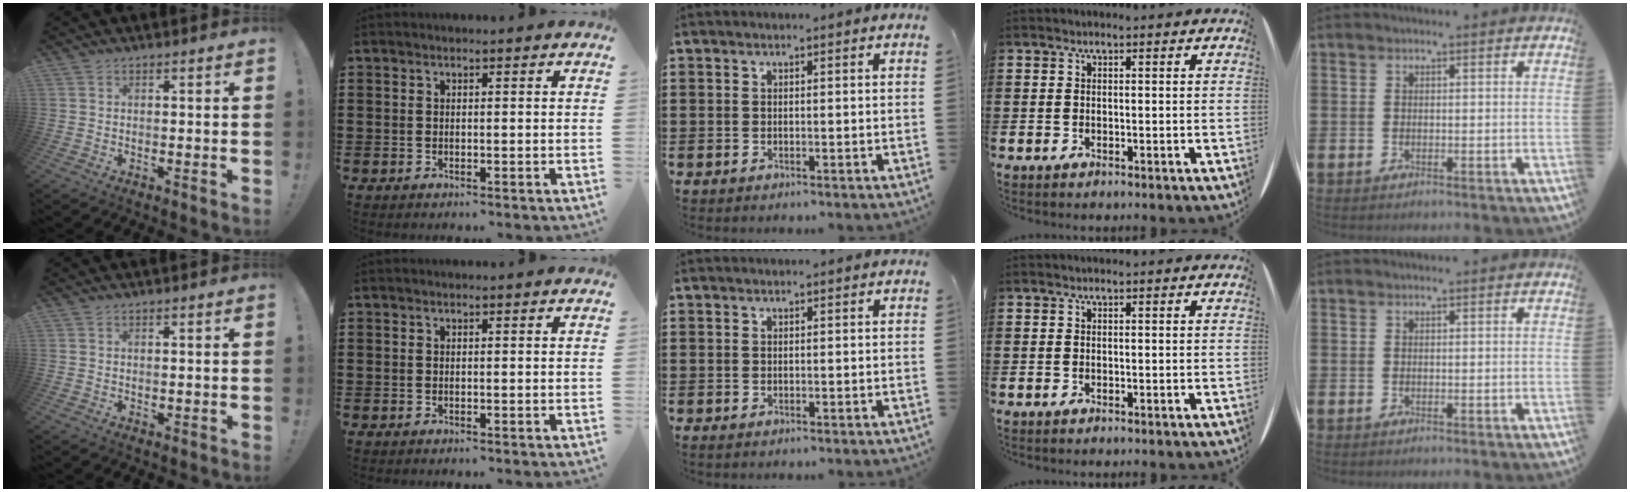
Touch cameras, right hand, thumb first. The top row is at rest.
{"thumb": {"total": 0.5, "force": [0.4, 0.3, 0.1], "torque": [-0.002, 0.000, 0.008]}}